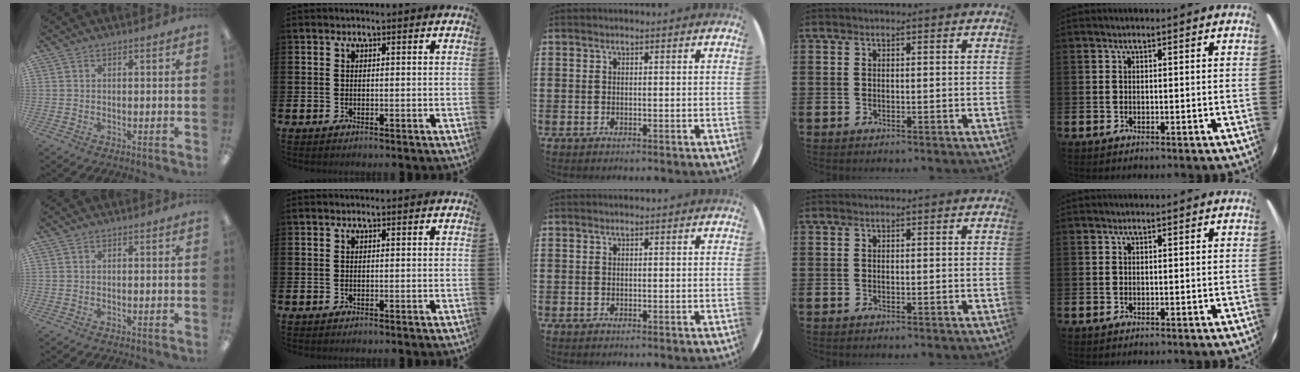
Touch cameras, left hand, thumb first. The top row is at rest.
{}